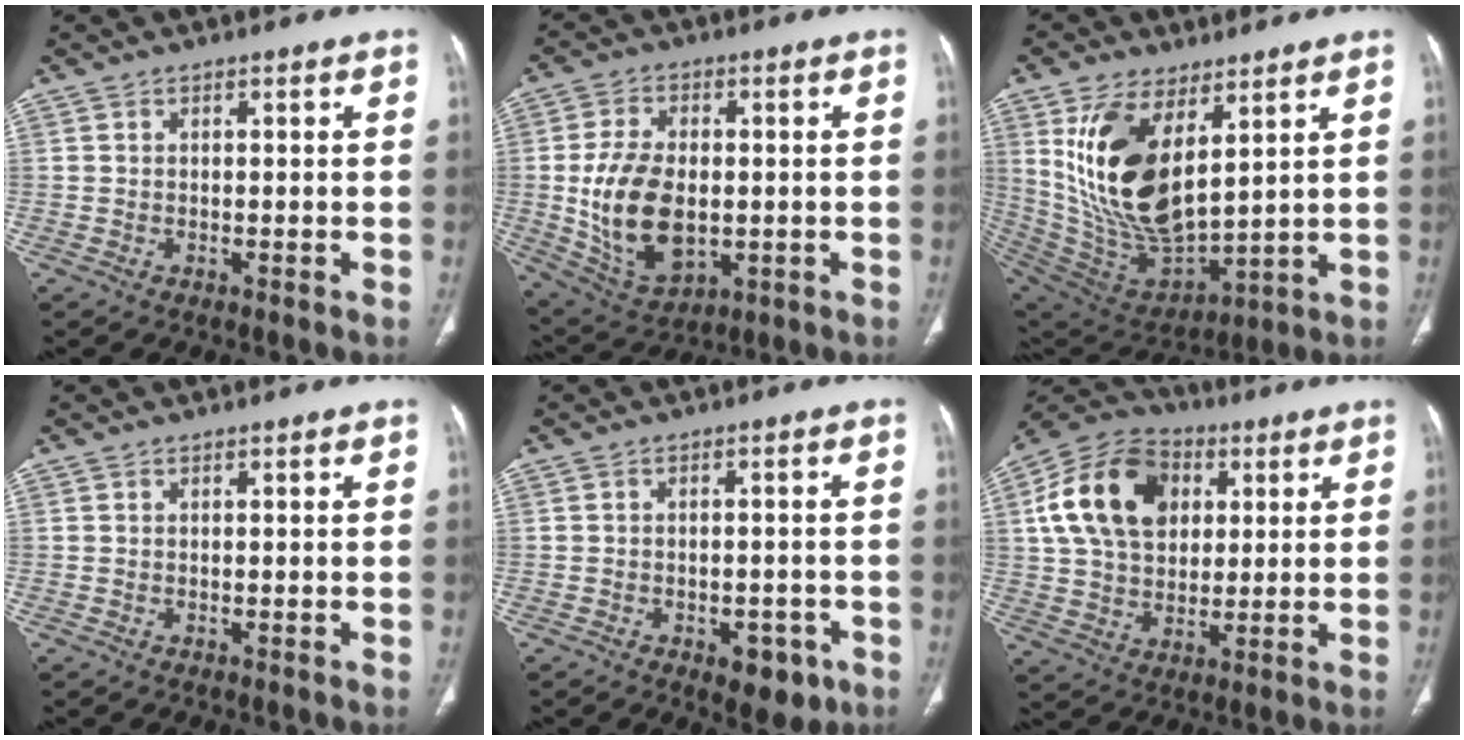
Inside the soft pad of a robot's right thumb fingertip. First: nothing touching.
{"total": 15.5, "force": [-1.0, 9.6, 12.1], "torque": [-0.214, -0.004, 0.002]}
{"total": 20.4, "force": [6.9, 10.2, 16.3], "torque": [-0.298, -0.035, 0.153]}
{"total": 0.0}
{"total": 6.4, "force": [-3.1, 3.5, 4.3], "torque": [-0.031, 0.012, -0.032]}
{"total": 18.6, "force": [4.9, 13.3, 12.1], "torque": [-0.205, 0.009, 0.084]}